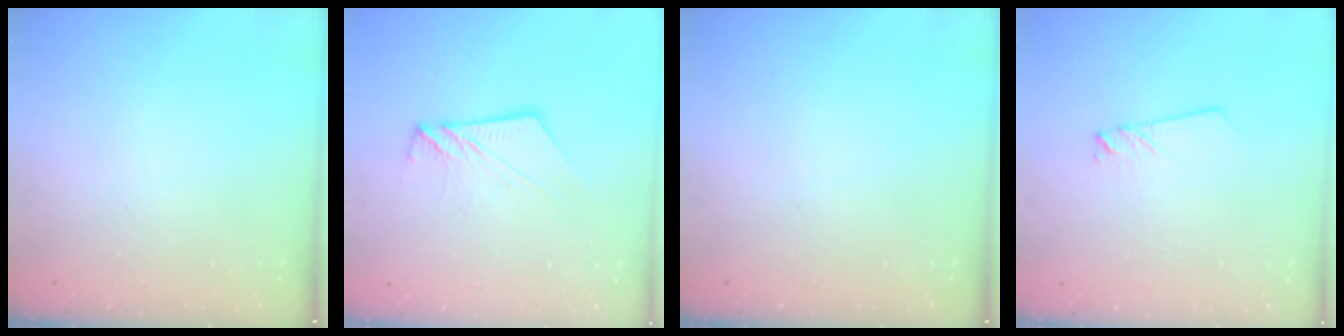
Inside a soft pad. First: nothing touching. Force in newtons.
{"total": 9.0, "press": 8.9, "slide": 0.8}
{"total": 0.0}
{"total": 2.0, "press": 2.0, "slide": 0.1}